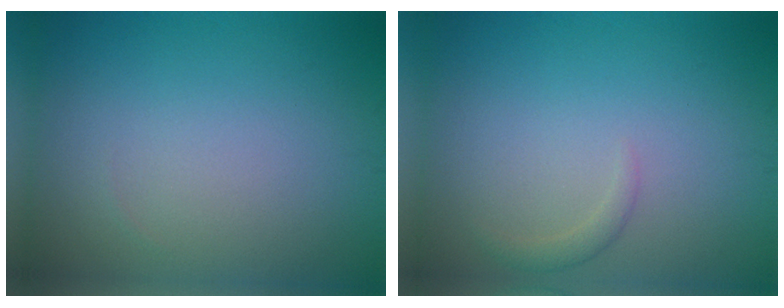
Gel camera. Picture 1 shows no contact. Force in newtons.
{"total": 1.0, "press": 0.9, "slide": 0.1}